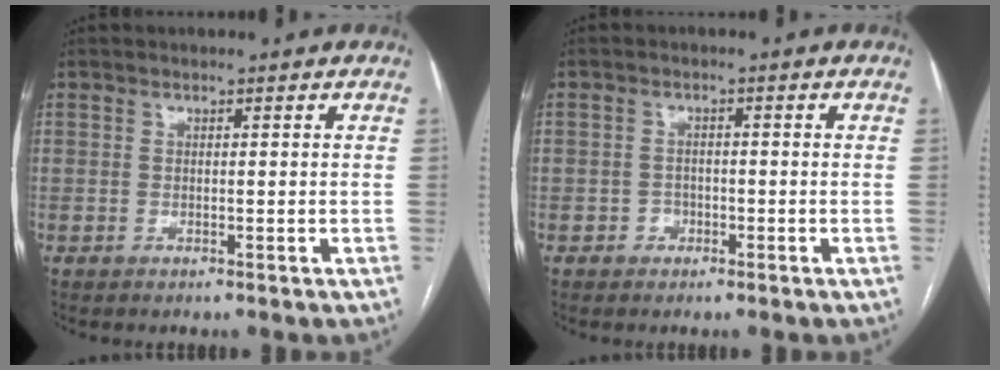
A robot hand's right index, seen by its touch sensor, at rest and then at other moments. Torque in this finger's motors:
{"motor_torque": [-0.90, 0.69, -1.05, -0.21]}